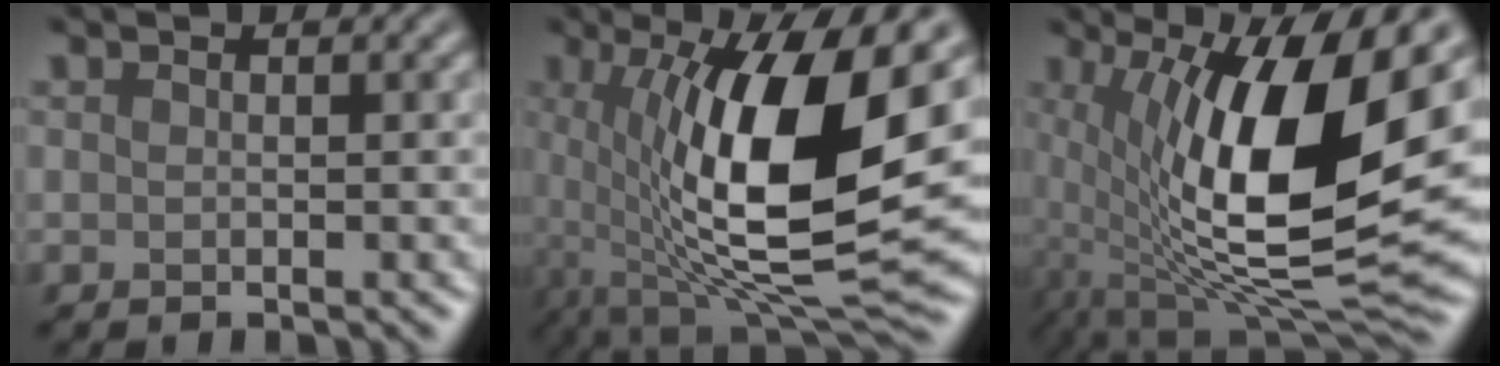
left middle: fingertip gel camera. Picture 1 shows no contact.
{"total": 13.9, "force": [1.2, 4.2, 13.2], "torque": [-0.223, -0.016, 0.022]}
{"total": 15.1, "force": [1.5, 5.2, 14.1], "torque": [-0.245, -0.020, 0.025]}